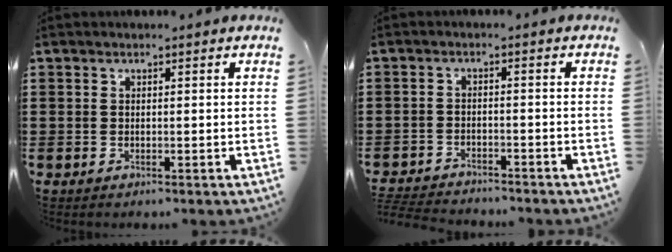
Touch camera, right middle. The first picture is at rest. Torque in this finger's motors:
{"motor_torque": [1.18, 0.23, 0.32, 0.09]}